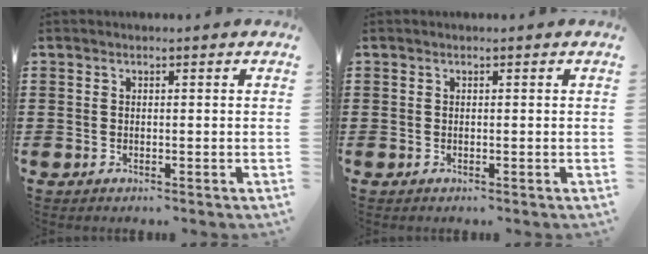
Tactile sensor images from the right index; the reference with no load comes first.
{"total": 0.0}